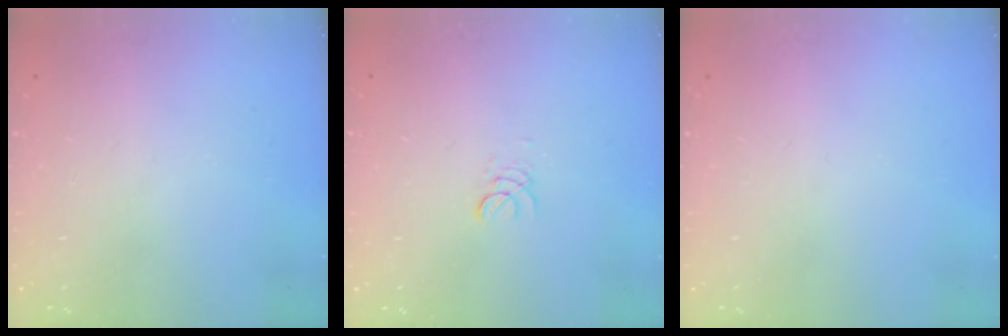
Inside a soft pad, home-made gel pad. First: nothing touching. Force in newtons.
{"total": 2.0, "press": 2.0, "slide": 0.2}
{"total": 0.0}